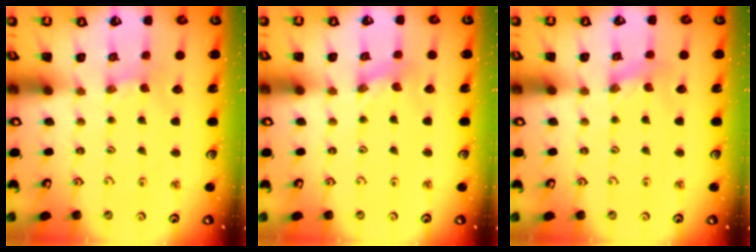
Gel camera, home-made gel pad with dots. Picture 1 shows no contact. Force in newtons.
{"total": 0.0}
{"total": 0.0}